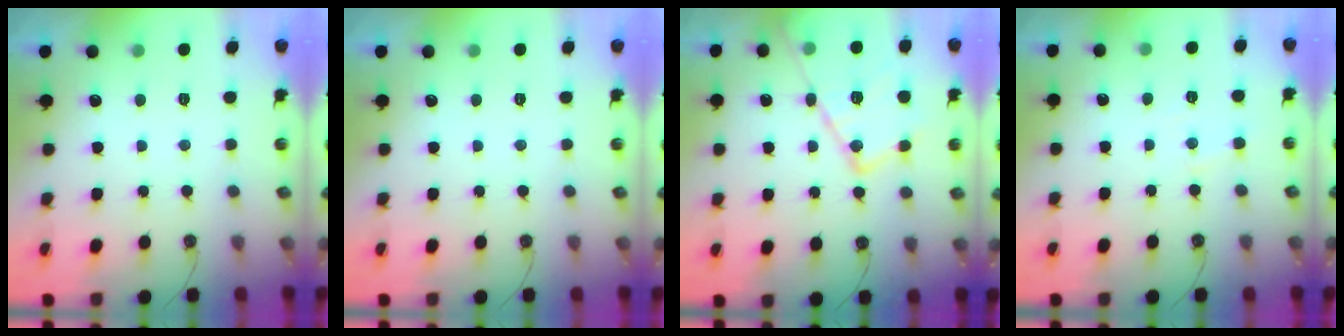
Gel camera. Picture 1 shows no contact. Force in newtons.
{"total": 0.0}
{"total": 20.2, "press": 20.1, "slide": 1.8}
{"total": 3.6, "press": 3.5, "slide": 0.6}